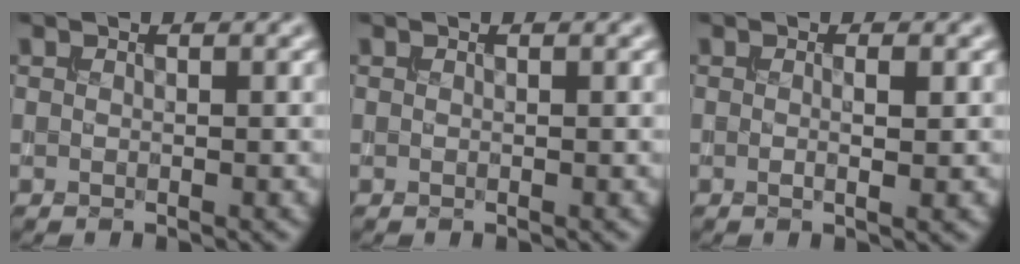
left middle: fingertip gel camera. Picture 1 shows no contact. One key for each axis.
{"total": 0.0}
{"total": 1.6, "fx": 0.0, "fy": 0.2, "fz": 1.6, "tx": -0.024, "ty": 0.002, "tz": -0.004}